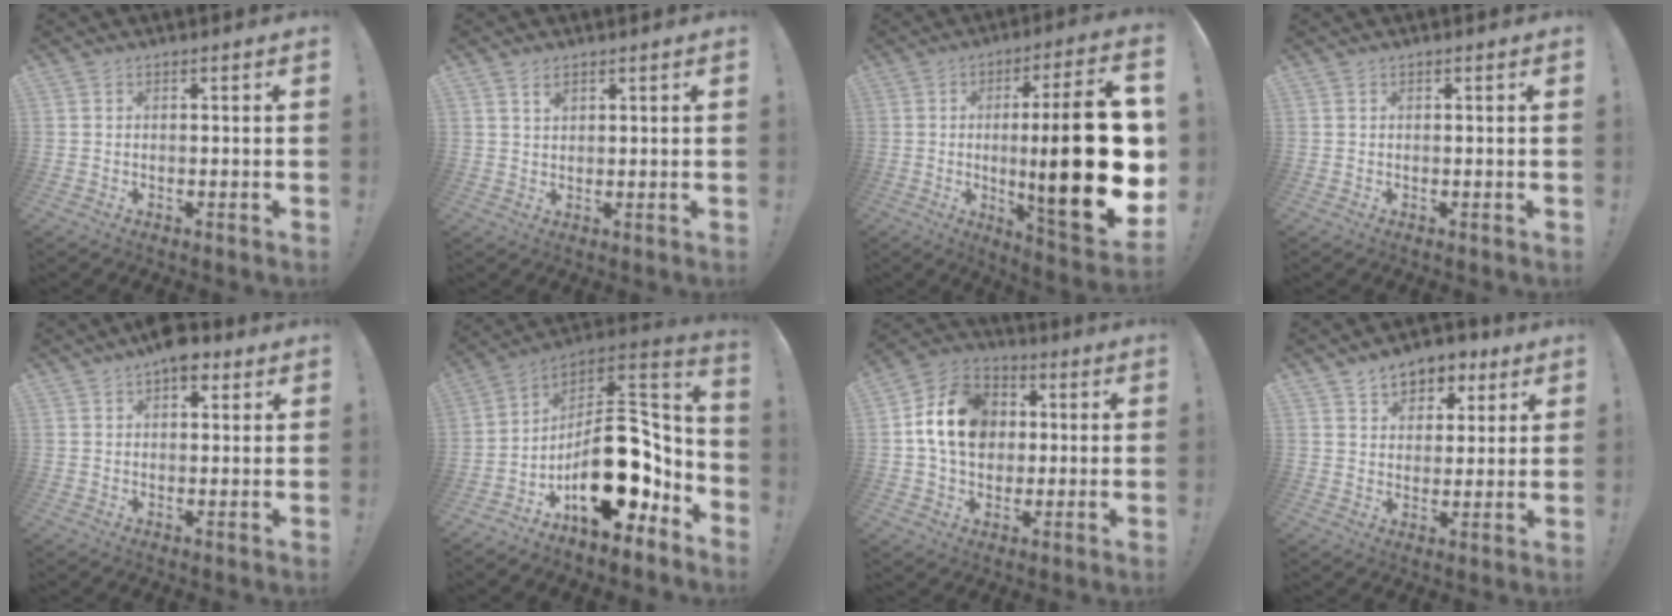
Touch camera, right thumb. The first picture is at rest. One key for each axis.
{"total": 2.2, "fx": 1.5, "fy": 1.3, "fz": 1.1, "tx": -0.008, "ty": -0.009, "tz": 0.024}
{"total": 27.2, "fx": -0.8, "fy": 5.3, "fz": 26.6, "tx": -0.427, "ty": -0.010, "tz": -0.010}
{"total": 0.0}
{"total": 6.5, "fx": 4.0, "fy": 3.4, "fz": 3.9, "tx": -0.045, "ty": -0.016, "tz": 0.068}
{"total": 22.1, "fx": -6.0, "fy": 12.8, "fz": 17.0, "tx": -0.243, "ty": 0.028, "tz": -0.080}
{"total": 16.2, "fx": 2.5, "fy": 13.0, "fz": 9.3, "tx": -0.155, "ty": 0.008, "tz": 0.055}
{"total": 8.2, "fx": 5.0, "fy": 6.0, "fz": 2.6, "tx": -0.026, "ty": -0.032, "tz": 0.092}